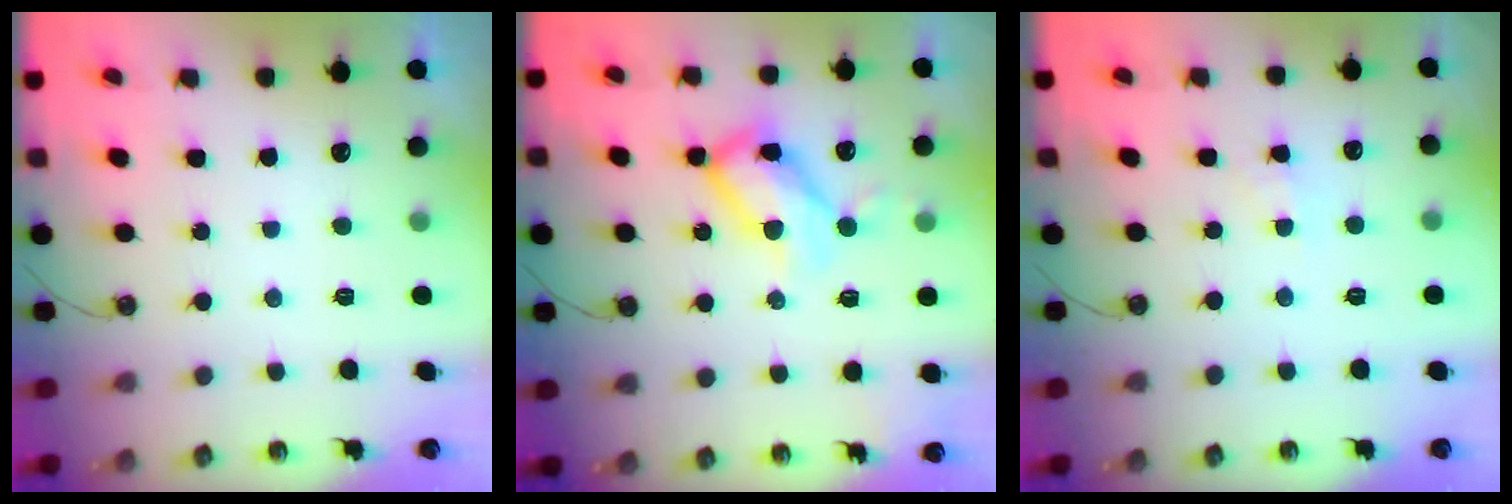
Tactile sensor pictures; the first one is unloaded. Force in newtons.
{"total": 14.3, "press": 14.3, "slide": 1.3}
{"total": 2.1, "press": 2.1, "slide": 0.3}